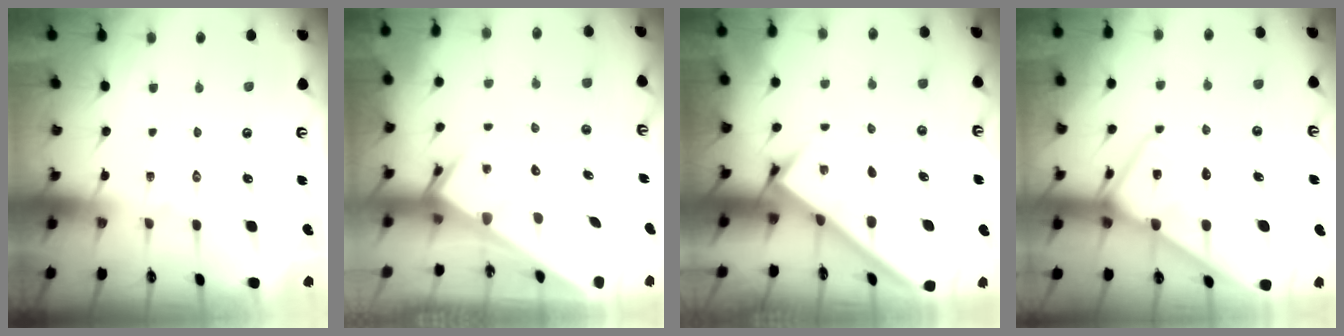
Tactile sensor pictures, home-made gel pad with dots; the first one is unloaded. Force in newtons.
{"total": 3.1, "press": 3.1, "slide": 0.2}
{"total": 2.9, "press": 2.9, "slide": 0.3}
{"total": 13.7, "press": 13.6, "slide": 1.5}